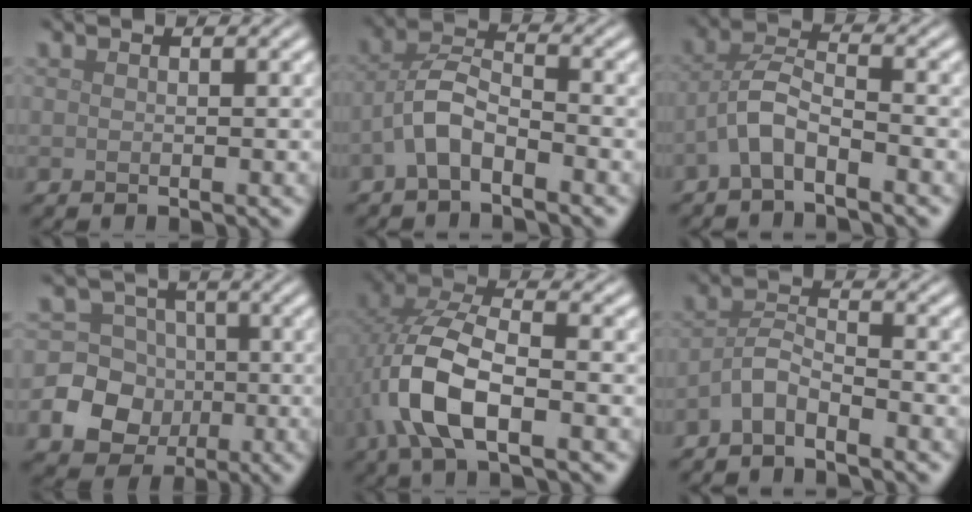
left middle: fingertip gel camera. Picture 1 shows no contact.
{"total": 3.5, "force": [-1.9, 1.5, 2.6], "torque": [-0.050, 0.012, -0.045]}
{"total": 3.4, "force": [-1.9, 1.2, 2.5], "torque": [-0.051, 0.012, -0.046]}
{"total": 10.2, "force": [-2.3, 9.6, 2.6], "torque": [-0.072, 0.003, -0.060]}
{"total": 7.9, "force": [-2.2, 3.6, 6.6], "torque": [-0.154, 0.005, -0.047]}
{"total": 2.6, "force": [-2.0, 0.8, 1.4], "torque": [-0.029, 0.008, -0.046]}